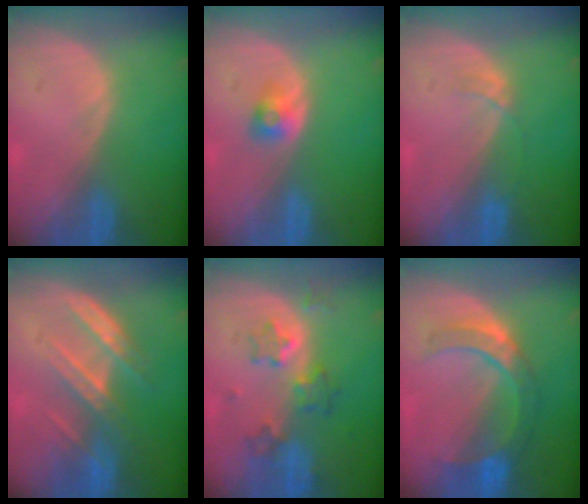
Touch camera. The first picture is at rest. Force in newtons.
{"total": 2.6, "press": 2.3, "slide": 1.2}
{"total": 1.3, "press": 1.3, "slide": 0.1}
{"total": 7.2, "press": 6.5, "slide": 3.0}
{"total": 6.2, "press": 5.8, "slide": 2.1}
{"total": 7.0, "press": 6.9, "slide": 1.2}